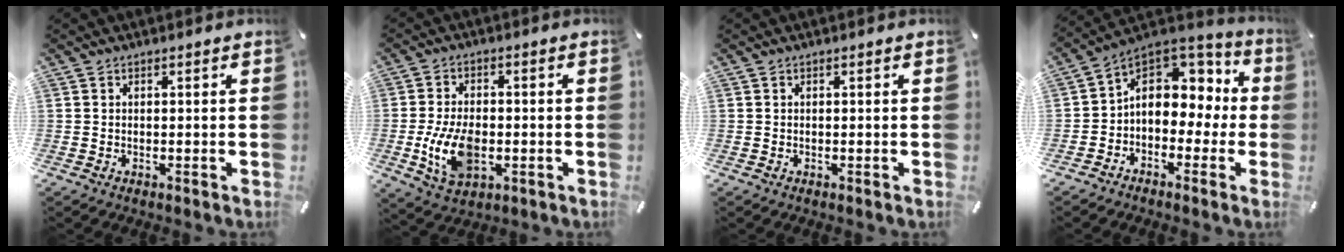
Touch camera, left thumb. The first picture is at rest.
{"total": 10.6, "force": [-2.2, 6.5, 8.0], "torque": [-0.181, 0.000, -0.038]}
{"total": 0.0}
{"total": 10.3, "force": [1.4, 8.6, 5.5], "torque": [-0.088, -0.011, 0.029]}